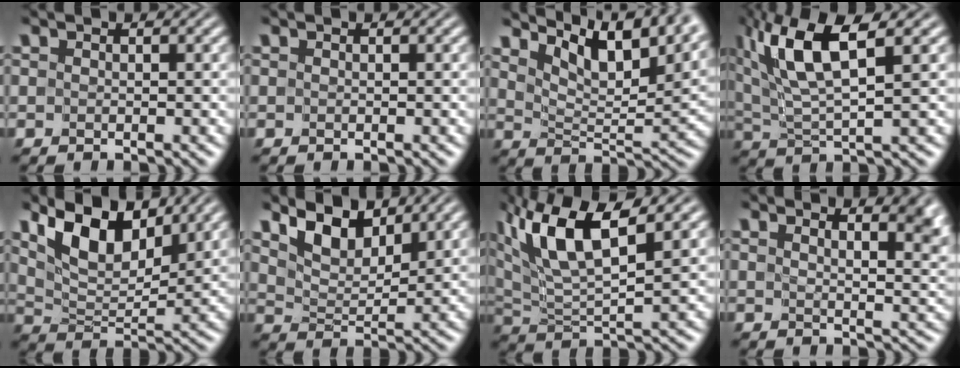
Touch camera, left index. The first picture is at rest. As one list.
[{"total": 0.0}, {"total": 9.7, "force": [6.9, 3.2, 6.1], "torque": [-0.100, 0.007, 0.107]}, {"total": 8.2, "force": [3.8, 2.1, 7.0], "torque": [-0.143, 0.014, 0.073]}, {"total": 7.7, "force": [4.9, 3.2, 5.0], "torque": [-0.095, 0.002, 0.091]}, {"total": 5.0, "force": [3.9, 2.0, 2.4], "torque": [-0.054, 0.001, 0.066]}, {"total": 8.8, "force": [4.6, 2.4, 7.1], "torque": [-0.150, 0.012, 0.086]}, {"total": 7.1, "force": [5.0, 2.2, 4.6], "torque": [-0.024, 0.023, 0.051]}]